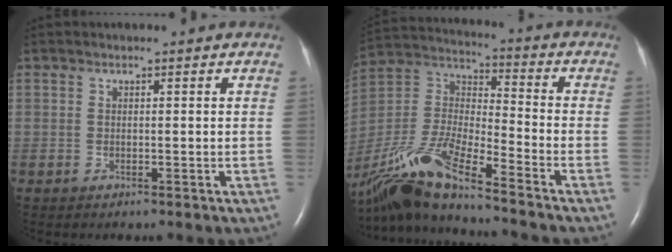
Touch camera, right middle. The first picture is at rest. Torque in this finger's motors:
{"motor_torque": [1.12, -1.02, 0.68, 0.20]}